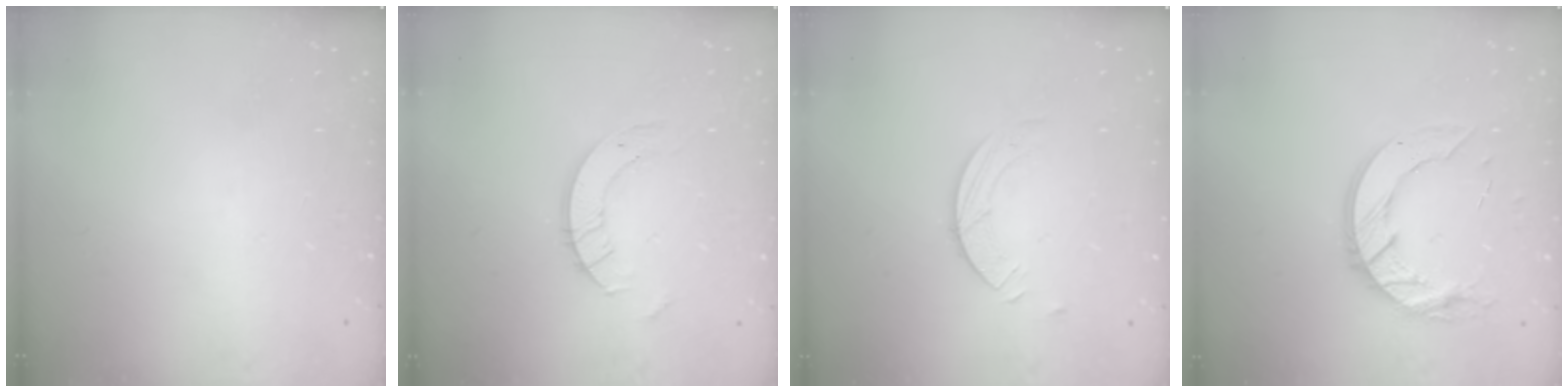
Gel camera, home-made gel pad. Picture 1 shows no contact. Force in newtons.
{"total": 6.1, "press": 6.1, "slide": 0.6}
{"total": 3.7, "press": 3.7, "slide": 0.4}
{"total": 12.9, "press": 12.9, "slide": 0.8}